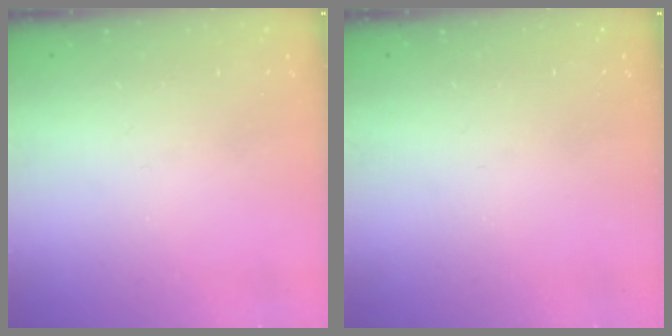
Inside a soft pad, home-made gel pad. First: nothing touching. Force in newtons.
{"total": 0.0}